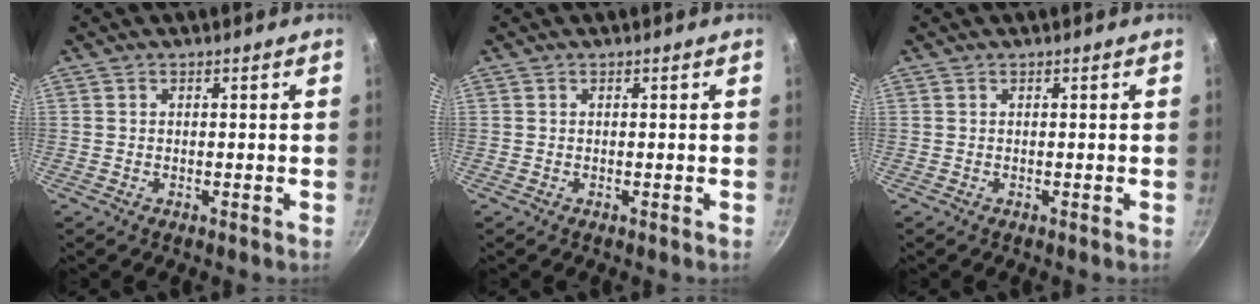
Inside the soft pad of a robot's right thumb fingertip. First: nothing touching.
{"total": 0.0}
{"total": 0.0}